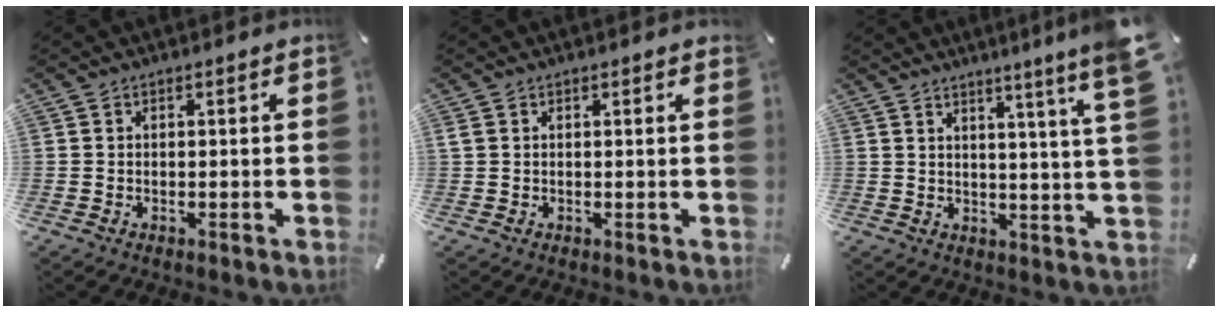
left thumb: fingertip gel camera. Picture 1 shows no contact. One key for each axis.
{"total": 0.7, "fx": 0.4, "fy": 0.2, "fz": 0.5, "tx": -0.010, "ty": 0.000, "tz": 0.007}
{"total": 8.4, "fx": 5.4, "fy": -0.6, "fz": 6.5, "tx": -0.098, "ty": -0.043, "tz": 0.081}